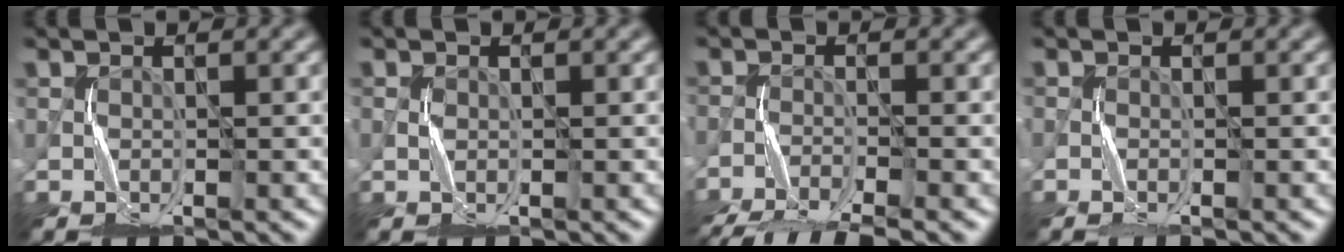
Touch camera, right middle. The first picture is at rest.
{"total": 0.0}
{"total": 7.0, "force": [-6.3, 0.8, 3.0], "torque": [-0.048, -0.020, -0.114]}
{"total": 0.8, "force": [-0.7, -0.1, 0.3], "torque": [-0.006, -0.004, -0.014]}